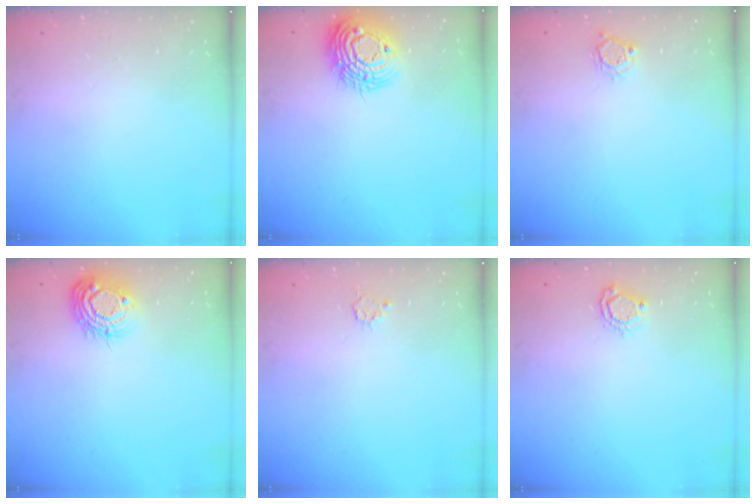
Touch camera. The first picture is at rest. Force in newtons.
{"total": 14.5, "press": 14.5, "slide": 1.0}
{"total": 4.8, "press": 4.8, "slide": 0.4}
{"total": 11.2, "press": 11.1, "slide": 0.9}
{"total": 3.2, "press": 3.2, "slide": 0.3}
{"total": 5.5, "press": 5.5, "slide": 0.6}